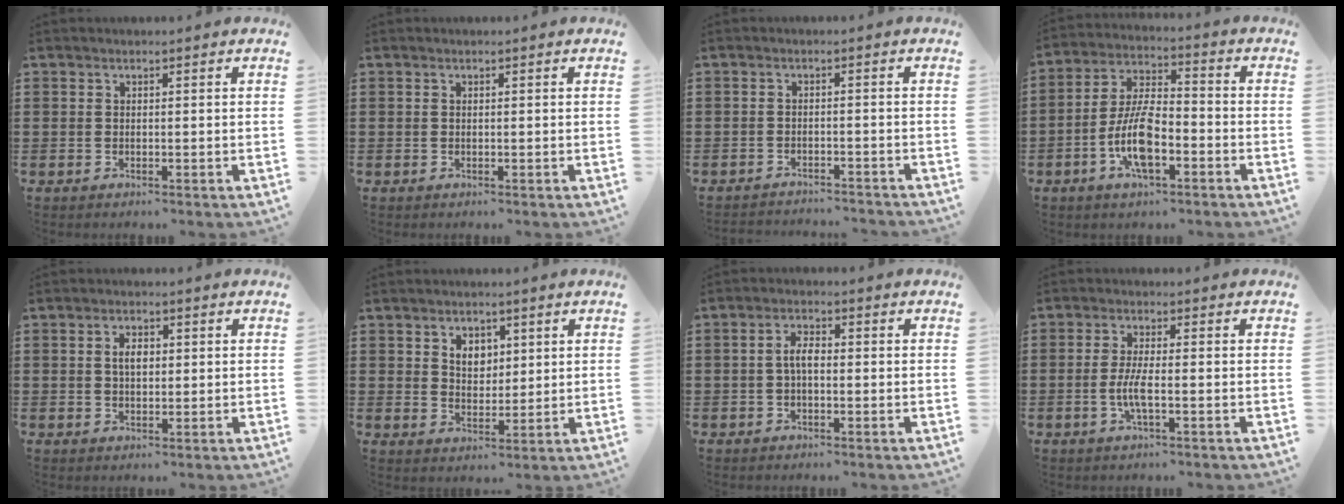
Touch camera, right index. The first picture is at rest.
{"total": 0.0}
{"total": 2.1, "force": [-2.1, 0.0, 0.0], "torque": [-0.005, 0.000, -0.044]}
{"total": 9.6, "force": [-3.4, 3.8, 8.1], "torque": [-0.187, -0.004, -0.069]}
{"total": 2.8, "force": [0.5, 1.5, 2.3], "torque": [-0.047, 0.008, 0.007]}
{"total": 3.5, "force": [1.6, 2.6, 1.7], "torque": [-0.034, 0.008, 0.026]}
{"total": 3.1, "force": [-0.4, 1.3, 2.8], "torque": [-0.062, 0.002, -0.010]}
{"total": 3.9, "force": [-1.1, 0.6, 3.7], "torque": [-0.087, -0.009, -0.027]}